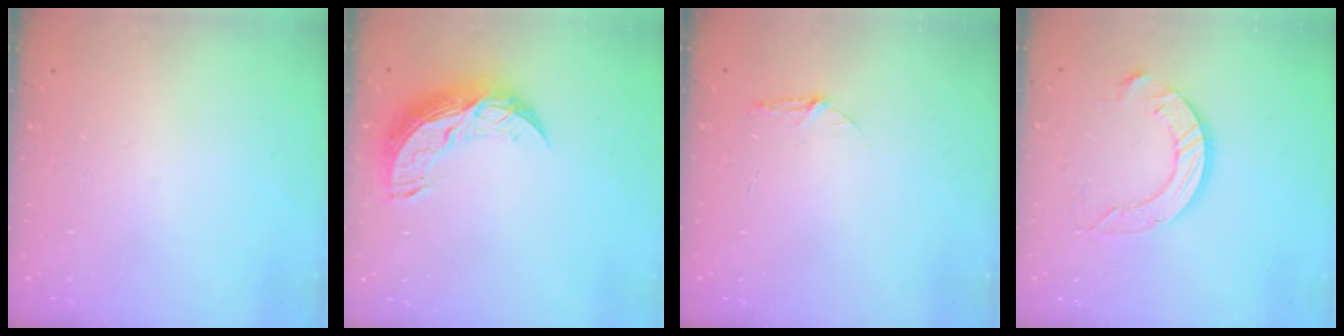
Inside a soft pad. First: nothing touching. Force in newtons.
{"total": 11.5, "press": 11.4, "slide": 0.7}
{"total": 3.9, "press": 3.9, "slide": 0.5}
{"total": 10.0, "press": 10.0, "slide": 1.0}